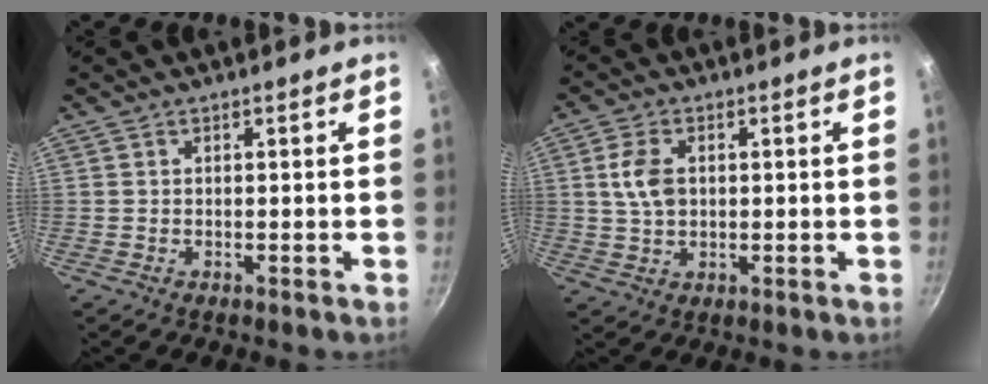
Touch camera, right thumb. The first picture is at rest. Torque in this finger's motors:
{"motor_torque": [-0.56, 0.40, 0.70, 0.00, -0.01]}